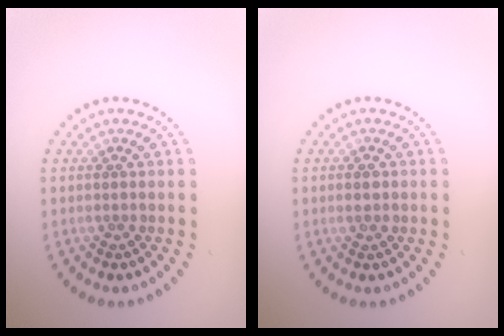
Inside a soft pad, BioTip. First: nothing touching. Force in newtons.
{"total": 1.7, "press": 1.6, "slide": 0.3}